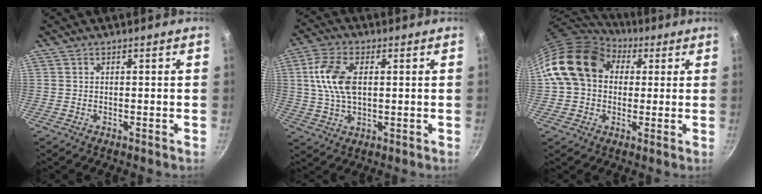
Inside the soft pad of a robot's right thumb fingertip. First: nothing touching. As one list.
[{"total": 10.2, "force": [1.7, 5.7, 8.2], "torque": [-0.155, 0.008, 0.029]}, {"total": 16.6, "force": [4.2, 12.8, 9.6], "torque": [-0.148, 0.027, 0.062]}]